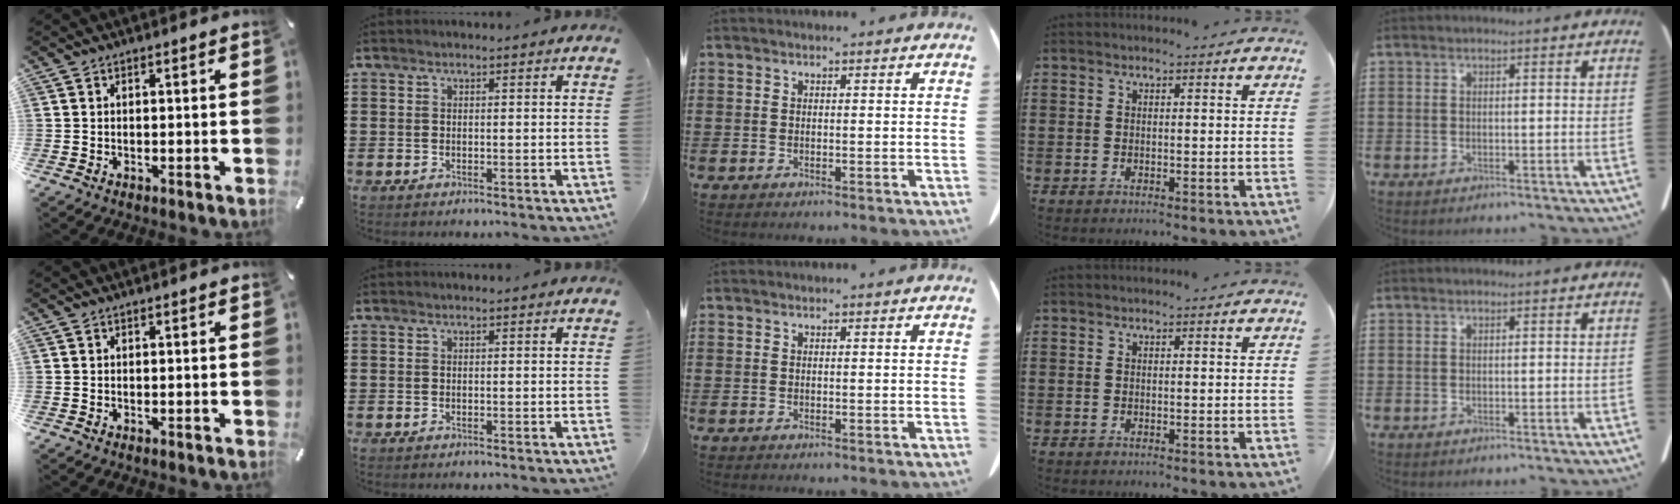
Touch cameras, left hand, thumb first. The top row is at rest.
{}